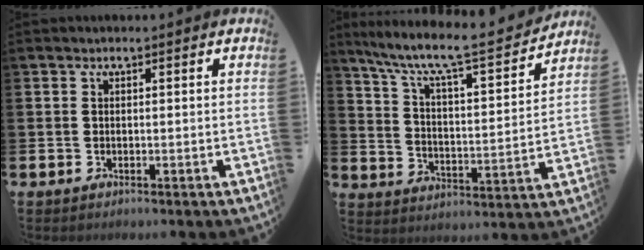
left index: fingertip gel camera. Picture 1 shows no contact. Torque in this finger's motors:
{"motor_torque": [0.97, -1.17, 0.69, 0.21]}